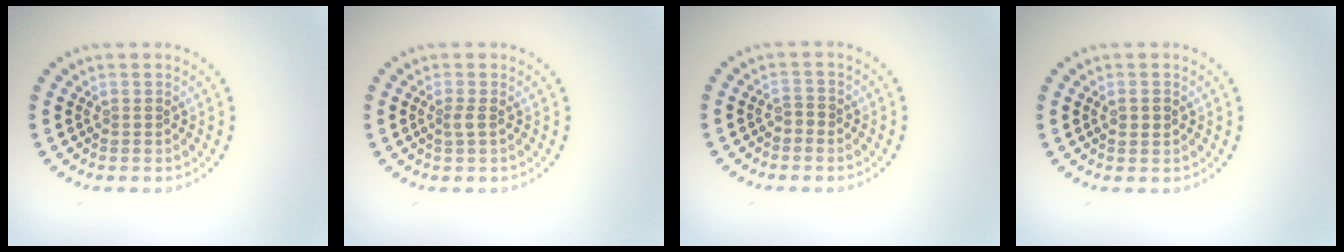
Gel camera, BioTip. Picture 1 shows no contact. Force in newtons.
{"total": 0.9, "press": 0.7, "slide": 0.6}
{"total": 0.9, "press": 0.8, "slide": 0.5}
{"total": 1.1, "press": 1.1, "slide": 0.2}